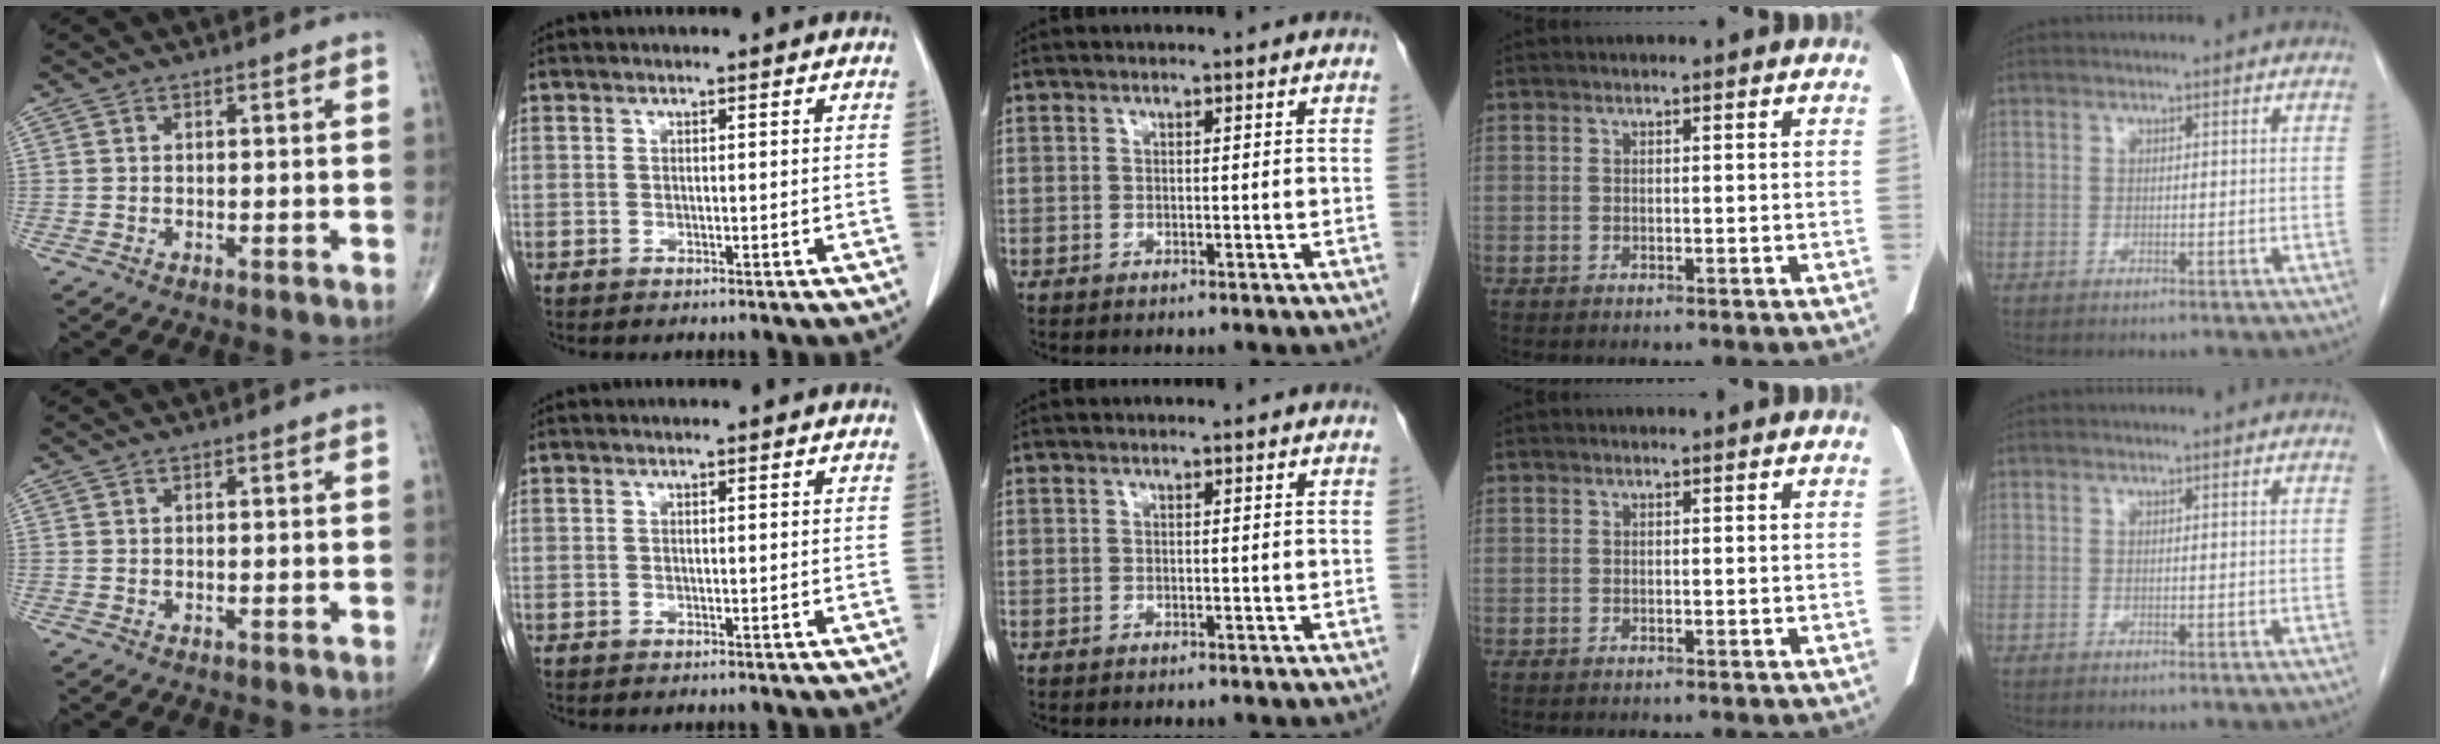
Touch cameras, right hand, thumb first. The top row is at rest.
{}